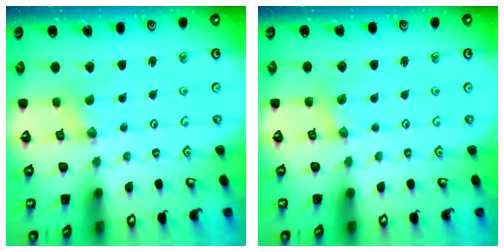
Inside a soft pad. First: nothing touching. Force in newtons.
{"total": 1.3, "press": 1.2, "slide": 0.2}